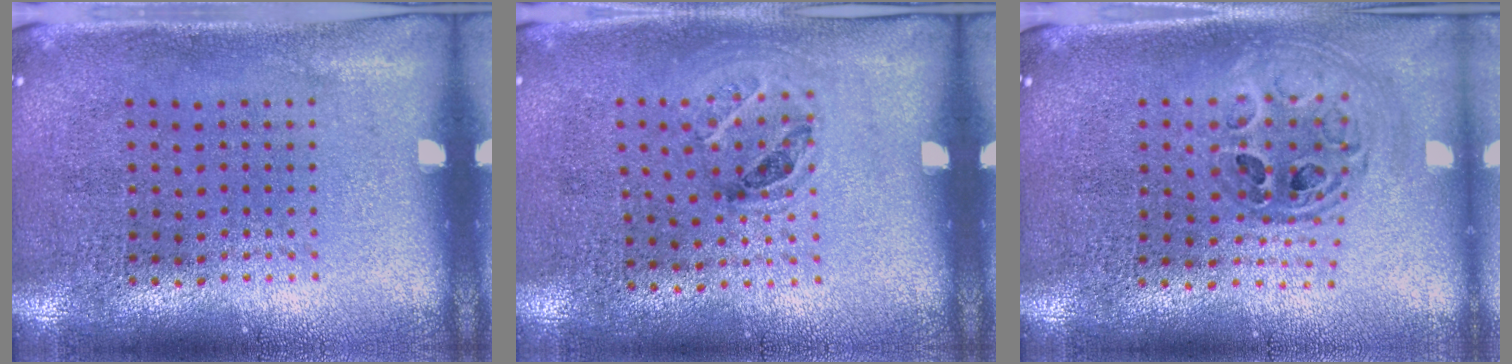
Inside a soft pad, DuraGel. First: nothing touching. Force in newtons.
{"total": 1.0, "press": 0.7, "slide": 0.7}
{"total": 1.0, "press": 1.0, "slide": 0.2}